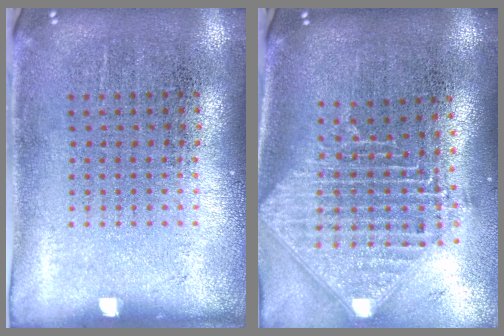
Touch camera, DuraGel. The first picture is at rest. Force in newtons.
{"total": 2.4, "press": 1.8, "slide": 1.6}